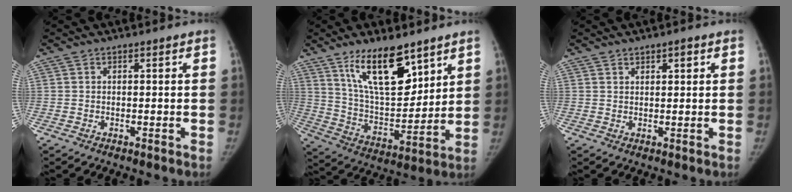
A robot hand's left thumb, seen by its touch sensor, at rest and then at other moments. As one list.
[{"total": 16.6, "force": [10.6, 6.5, 11.1], "torque": [-0.152, -0.067, 0.201]}, {"total": 1.9, "force": [1.1, 0.8, 1.3], "torque": [-0.015, -0.005, 0.018]}]